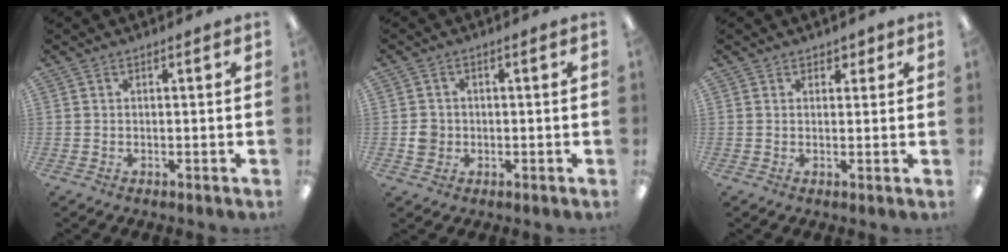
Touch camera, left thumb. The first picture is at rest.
{"total": 3.3, "force": [-0.2, 3.1, 1.1], "torque": [-0.012, 0.003, -0.006]}
{"total": 2.2, "force": [1.4, 1.6, 0.5], "torque": [0.006, -0.004, 0.022]}